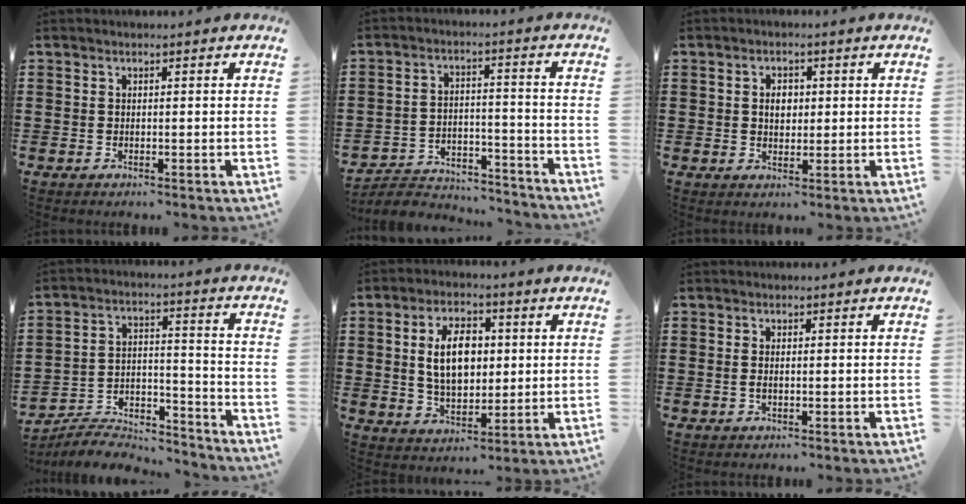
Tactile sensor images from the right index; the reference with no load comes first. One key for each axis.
{"total": 5.1, "fx": -4.9, "fy": 1.2, "fz": 0.8, "tx": -0.021, "ty": 0.014, "tz": -0.101}
{"total": 2.9, "fx": 0.5, "fy": 2.0, "fz": 2.1, "tx": -0.038, "ty": 0.008, "tz": 0.005}
{"total": 6.2, "fx": -5.9, "fy": 1.6, "fz": 0.9, "tx": -0.019, "ty": 0.014, "tz": -0.118}
{"total": 8.7, "fx": 1.4, "fy": 5.2, "fz": 6.8, "tx": -0.132, "ty": 0.012, "tz": 0.019}
{"total": 1.1, "fx": -0.1, "fy": 0.4, "fz": 1.0, "tx": -0.028, "ty": -0.001, "tz": -0.005}